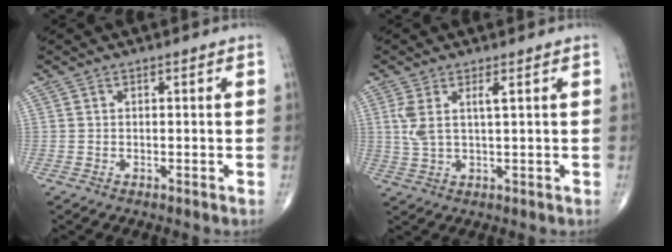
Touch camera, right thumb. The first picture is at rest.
{"total": 4.9, "force": [1.6, 1.4, 4.4], "torque": [-0.107, -0.005, 0.039]}